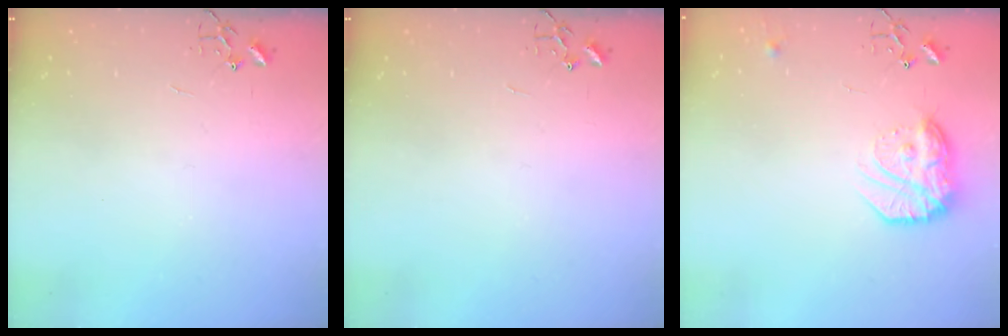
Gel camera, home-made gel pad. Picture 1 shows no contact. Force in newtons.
{"total": 0.0}
{"total": 16.9, "press": 16.8, "slide": 1.4}